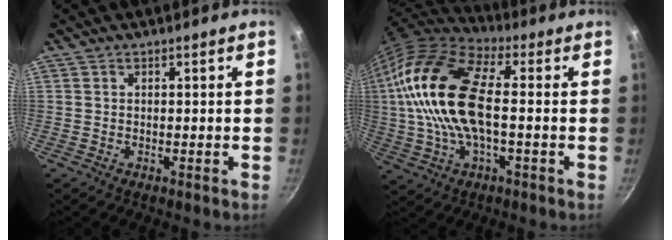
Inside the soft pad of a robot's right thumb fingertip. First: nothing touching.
{"total": 19.8, "force": [1.1, 9.4, 17.4], "torque": [-0.341, 0.023, 0.009]}